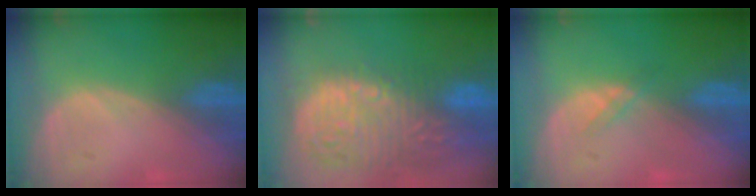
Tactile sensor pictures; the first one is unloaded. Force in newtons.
{"total": 15.4, "press": 12.6, "slide": 8.8}
{"total": 1.3, "press": 1.3, "slide": 0.2}